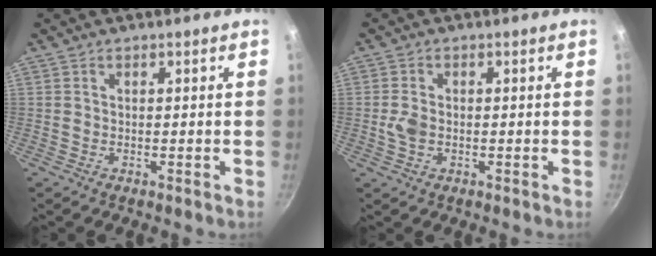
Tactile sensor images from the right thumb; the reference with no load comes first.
{"total": 3.1, "force": [-0.4, 2.0, 2.2], "torque": [-0.049, 0.003, -0.008]}